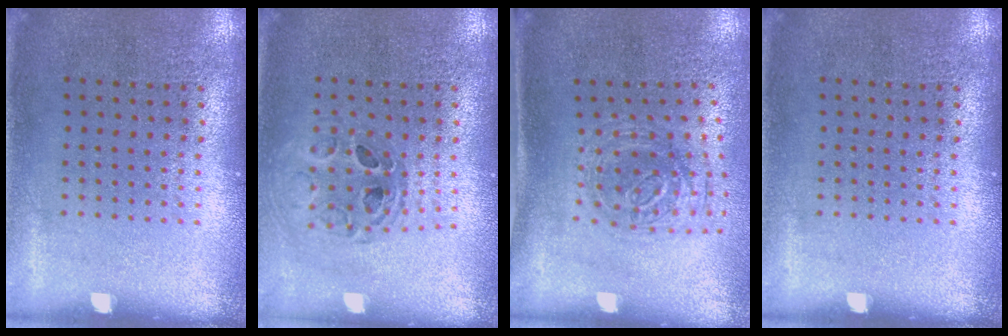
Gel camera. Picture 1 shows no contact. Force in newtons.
{"total": 0.7, "press": 0.7, "slide": 0.2}
{"total": 1.1, "press": 1.0, "slide": 0.4}
{"total": 0.0}